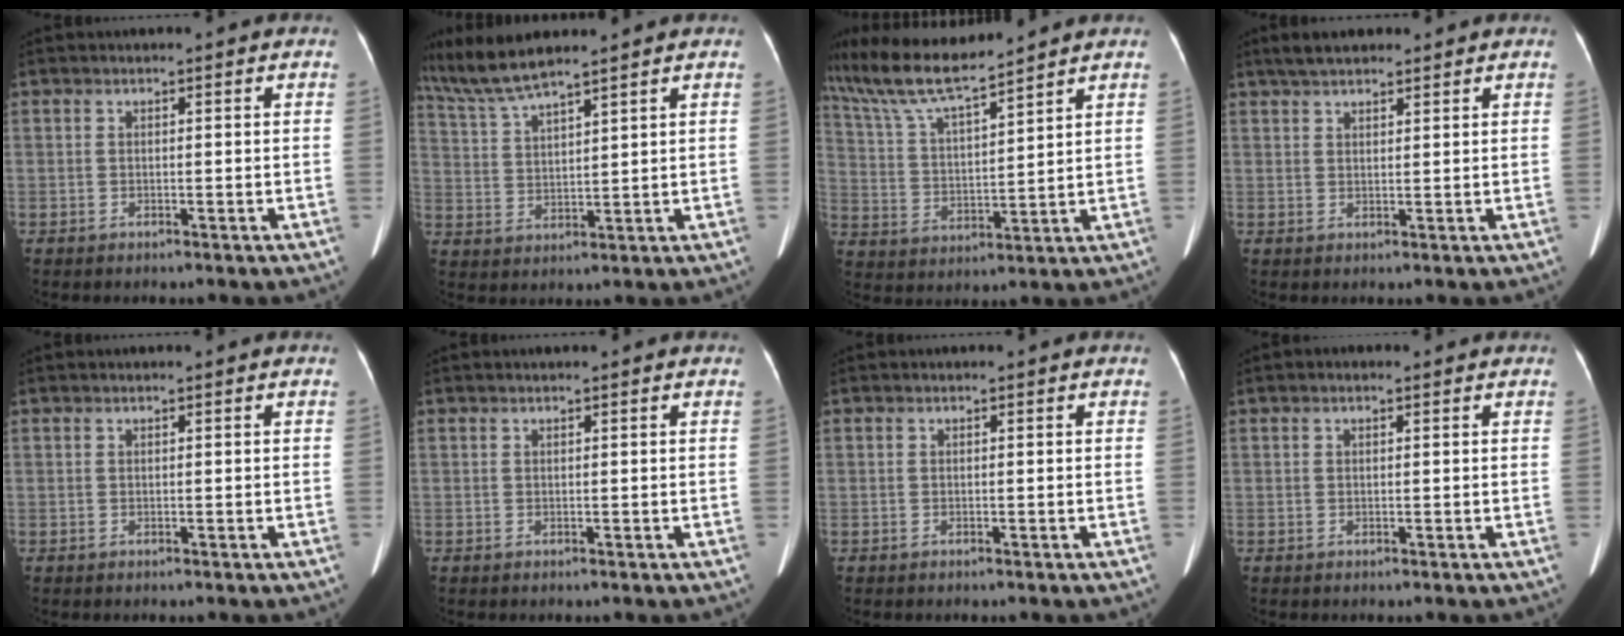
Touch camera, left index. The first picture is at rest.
{"total": 8.4, "force": [7.5, 0.1, 3.8], "torque": [-0.089, 0.017, 0.151]}
{"total": 13.3, "force": [11.9, 0.1, 6.0], "torque": [-0.127, 0.014, 0.230]}
{"total": 4.8, "force": [3.9, 1.6, 2.4], "torque": [-0.046, 0.023, 0.067]}
{"total": 0.0}
{"total": 0.7, "force": [0.6, 0.1, 0.4], "torque": [-0.008, 0.012, 0.010]}
{"total": 0.0}
{"total": 0.9, "force": [0.5, 0.6, 0.6], "torque": [-0.013, 0.014, 0.003]}